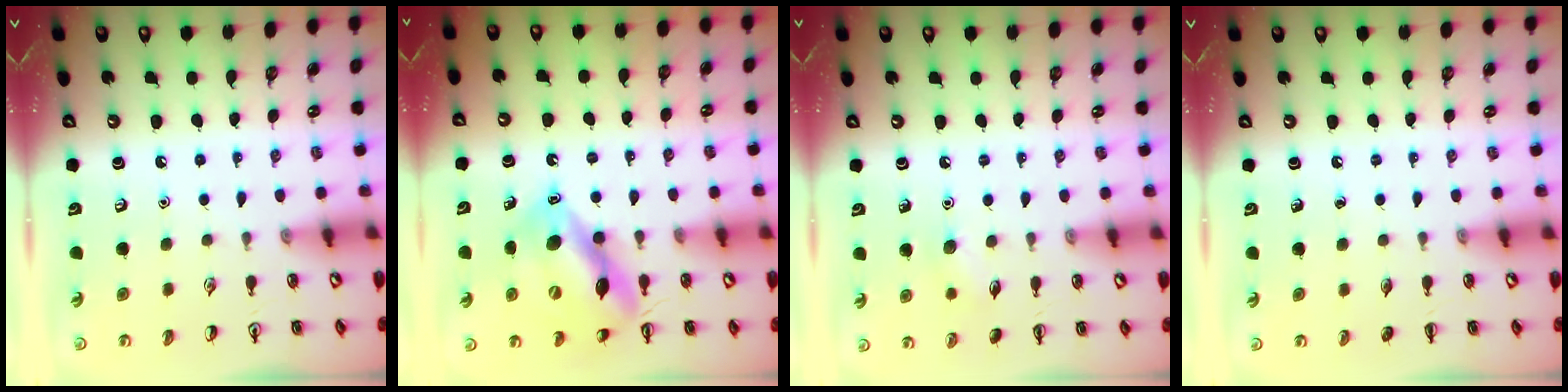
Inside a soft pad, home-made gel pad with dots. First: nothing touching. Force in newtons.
{"total": 13.4, "press": 12.9, "slide": 3.8}
{"total": 7.1, "press": 6.8, "slide": 2.0}
{"total": 0.0}